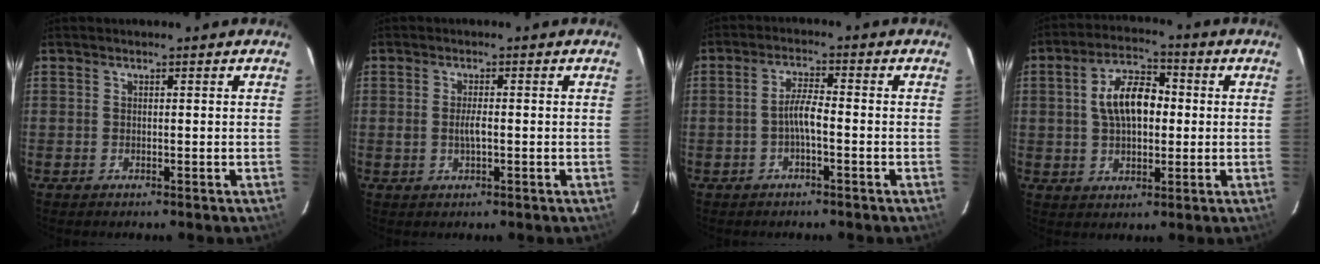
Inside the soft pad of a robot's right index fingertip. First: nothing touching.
{"total": 2.2, "force": [-0.3, 0.7, 2.1], "torque": [-0.040, -0.001, -0.005]}
{"total": 3.5, "force": [-1.3, 0.5, 3.2], "torque": [-0.066, 0.008, -0.026]}
{"total": 10.0, "force": [1.0, 5.6, 8.3], "torque": [-0.151, 0.023, 0.018]}